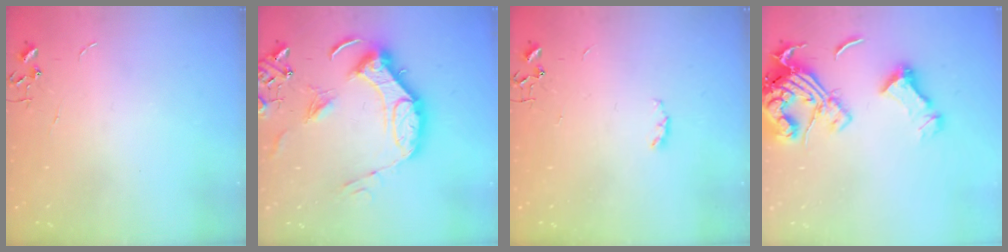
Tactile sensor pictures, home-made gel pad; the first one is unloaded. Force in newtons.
{"total": 17.9, "press": 17.8, "slide": 2.0}
{"total": 3.3, "press": 3.3, "slide": 0.5}
{"total": 17.9, "press": 17.7, "slide": 2.2}